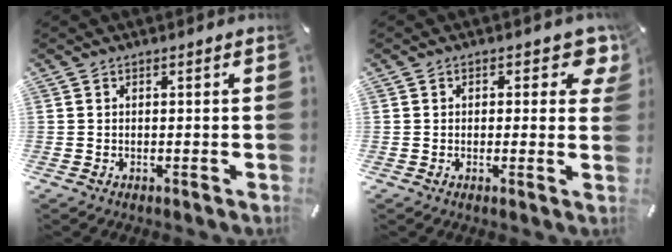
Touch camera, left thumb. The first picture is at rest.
{"total": 4.7, "force": [2.2, 2.8, 3.0], "torque": [-0.018, -0.011, 0.030]}